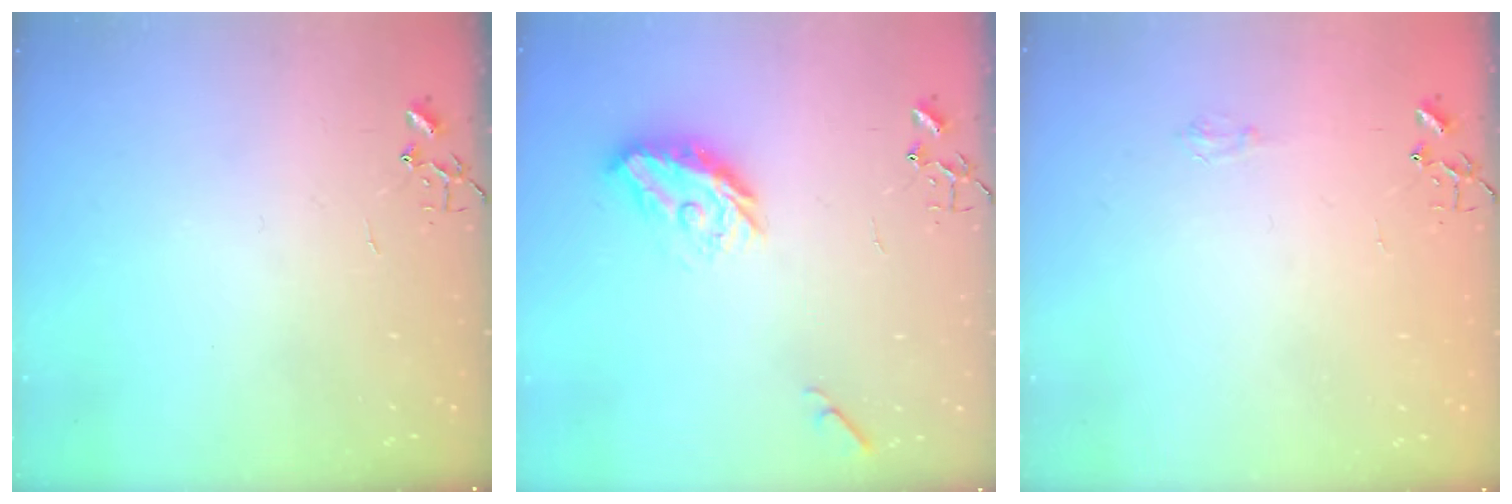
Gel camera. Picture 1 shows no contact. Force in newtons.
{"total": 11.3, "press": 11.3, "slide": 0.6}
{"total": 3.8, "press": 3.8, "slide": 0.5}